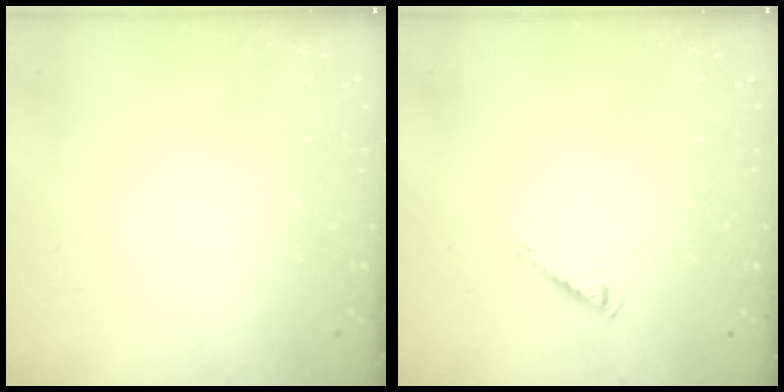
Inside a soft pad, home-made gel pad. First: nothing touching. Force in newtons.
{"total": 2.7, "press": 2.6, "slide": 0.3}